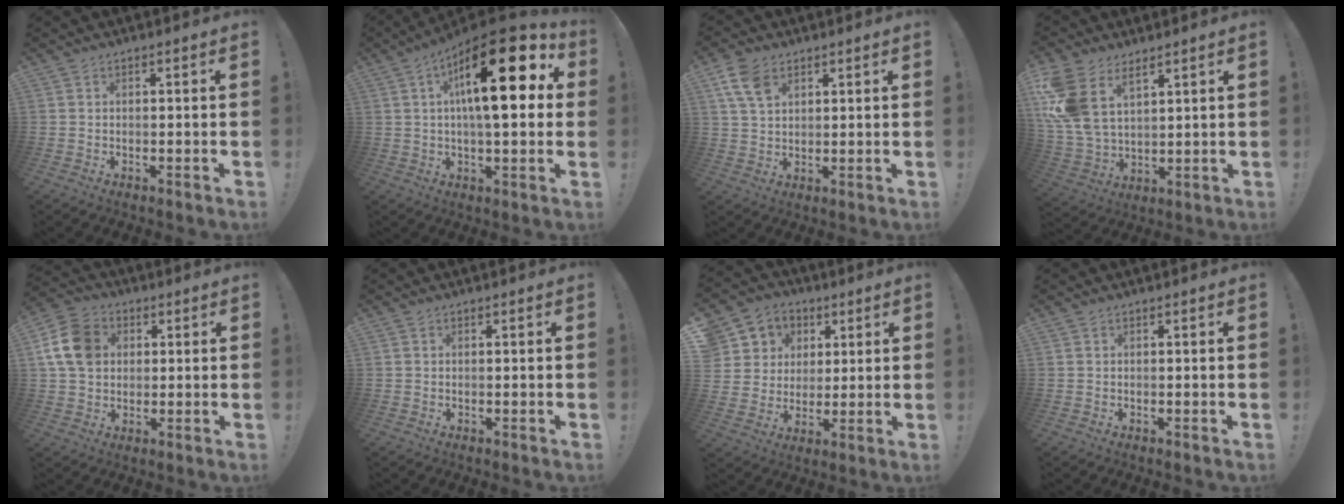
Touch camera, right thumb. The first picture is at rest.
{"total": 23.0, "force": [6.1, 7.7, 20.8], "torque": [-0.308, -0.031, 0.089]}
{"total": 8.5, "force": [4.4, 5.4, 4.9], "torque": [-0.090, -0.005, 0.089]}
{"total": 13.5, "force": [7.0, 8.3, 8.0], "torque": [-0.186, -0.040, 0.134]}
{"total": 13.1, "force": [2.9, 10.4, 7.4], "torque": [-0.123, 0.002, 0.062]}
{"total": 0.0}
{"total": 10.1, "force": [3.0, 9.3, 2.2], "torque": [-0.031, -0.015, 0.072]}
{"total": 0.0}